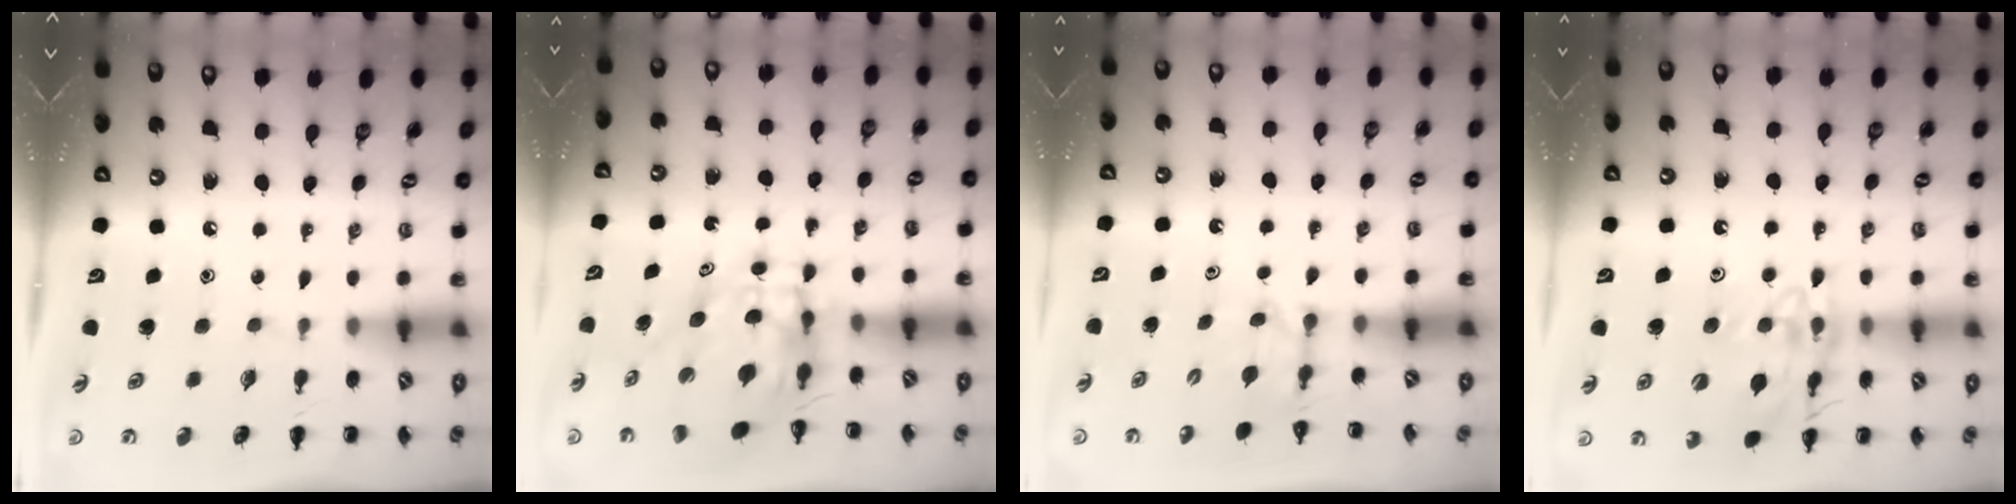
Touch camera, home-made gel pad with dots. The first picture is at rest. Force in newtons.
{"total": 5.9, "press": 5.9, "slide": 0.7}
{"total": 2.8, "press": 2.6, "slide": 1.1}
{"total": 14.7, "press": 14.6, "slide": 1.9}